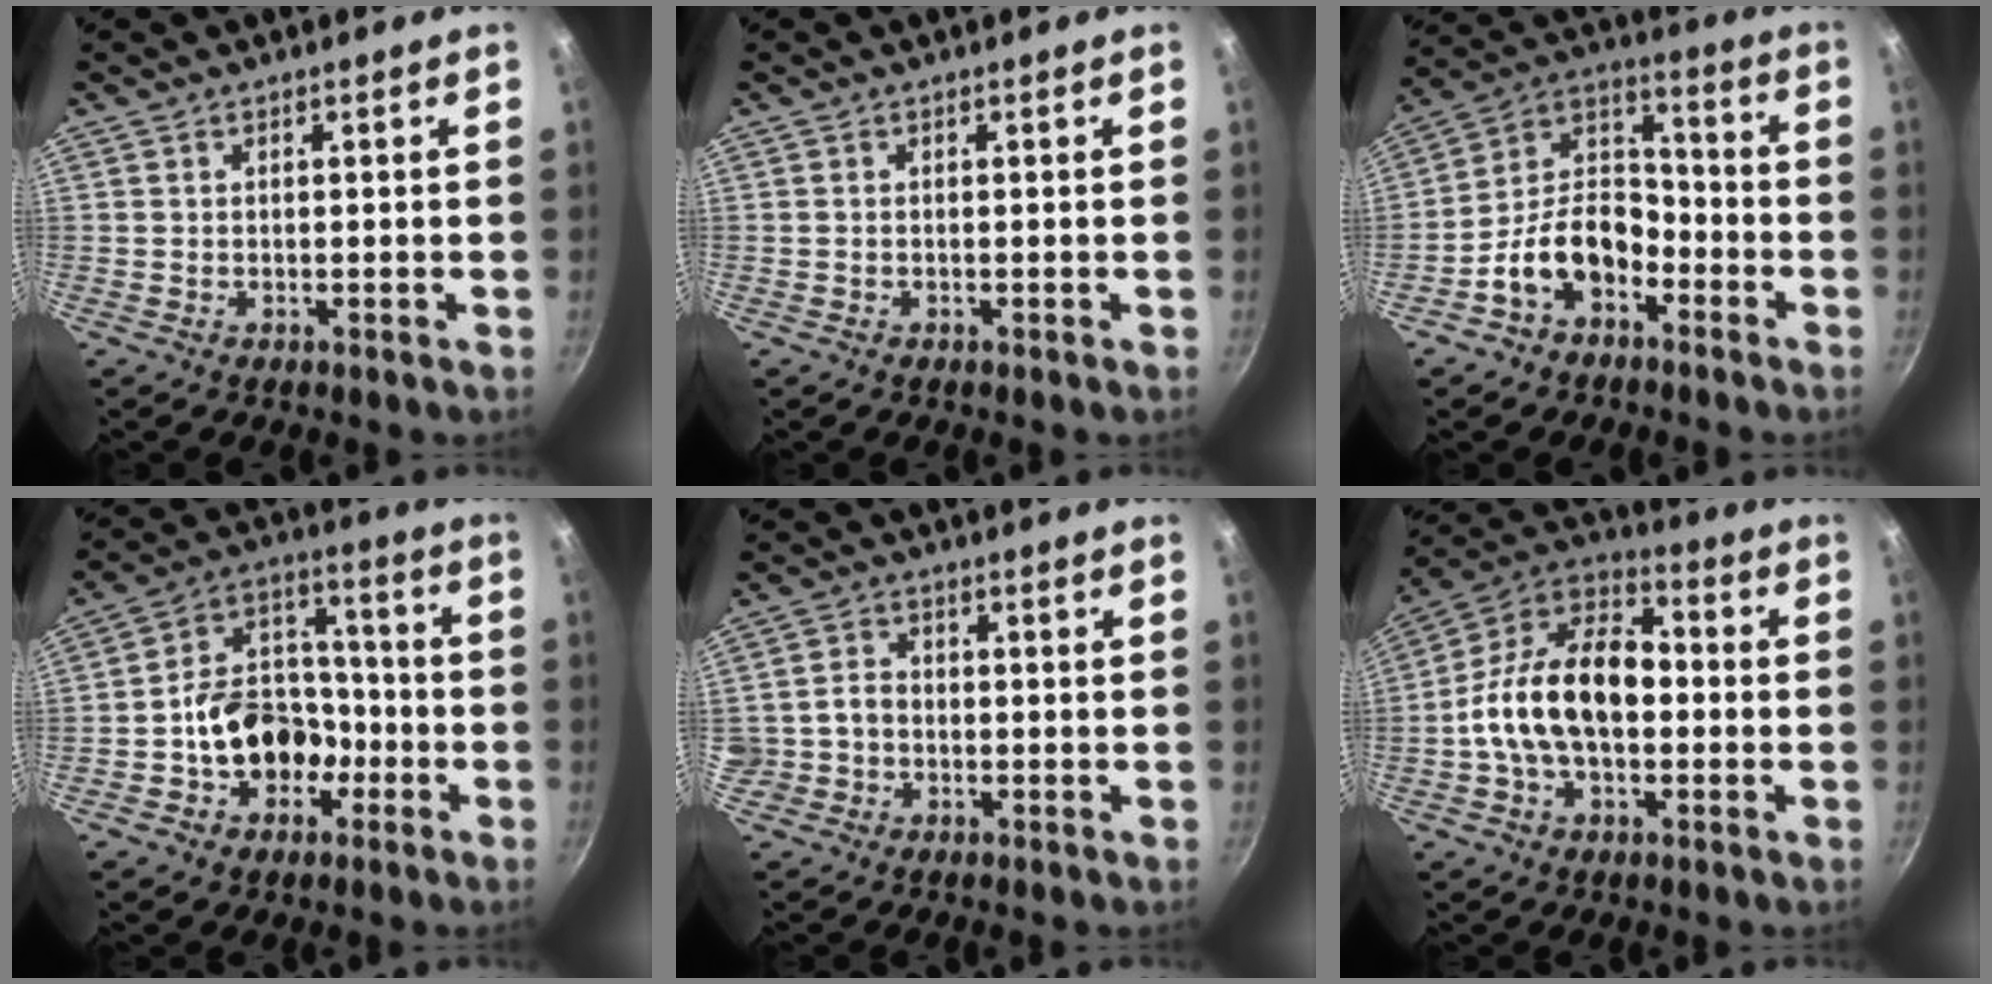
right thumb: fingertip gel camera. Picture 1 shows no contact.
{"total": 0.0}
{"total": 13.0, "force": [-6.2, 8.6, 7.6], "torque": [-0.098, 0.069, -0.129]}
{"total": 13.8, "force": [-4.5, 10.6, 7.5], "torque": [-0.077, 0.060, -0.079]}
{"total": 4.0, "force": [-1.1, 3.6, 1.6], "torque": [-0.004, 0.019, -0.023]}
{"total": 18.1, "force": [-1.7, 11.4, 13.9], "torque": [-0.216, 0.046, -0.051]}